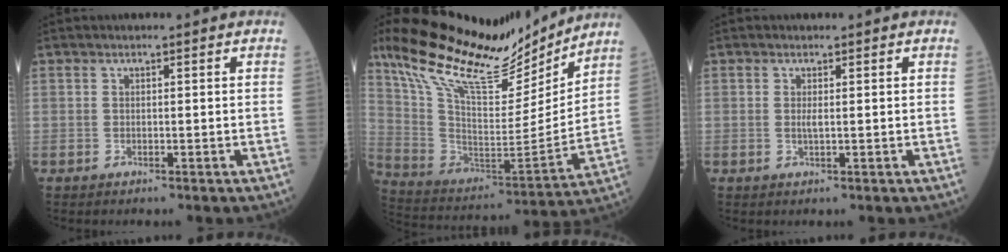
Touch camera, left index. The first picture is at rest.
{"total": 23.0, "force": [18.6, 5.4, 12.4], "torque": [-0.231, -0.008, 0.319]}
{"total": 0.7, "force": [-0.1, 0.1, 0.7], "torque": [-0.020, -0.007, 0.000]}